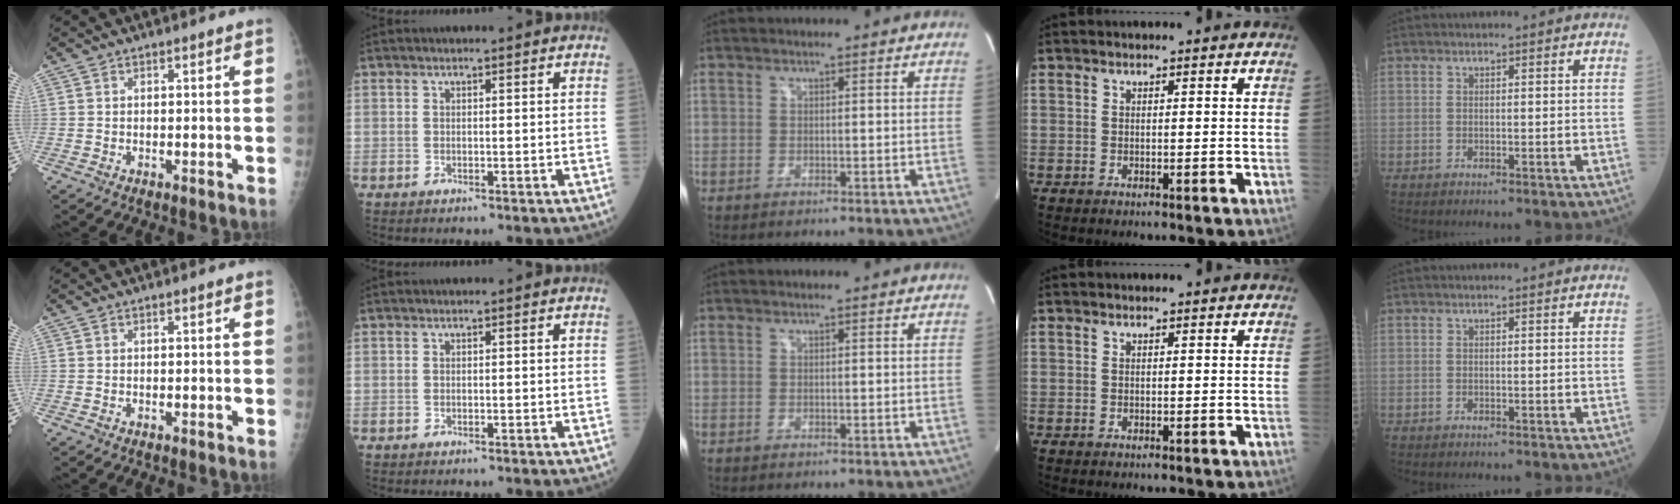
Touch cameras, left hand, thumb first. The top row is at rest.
{}